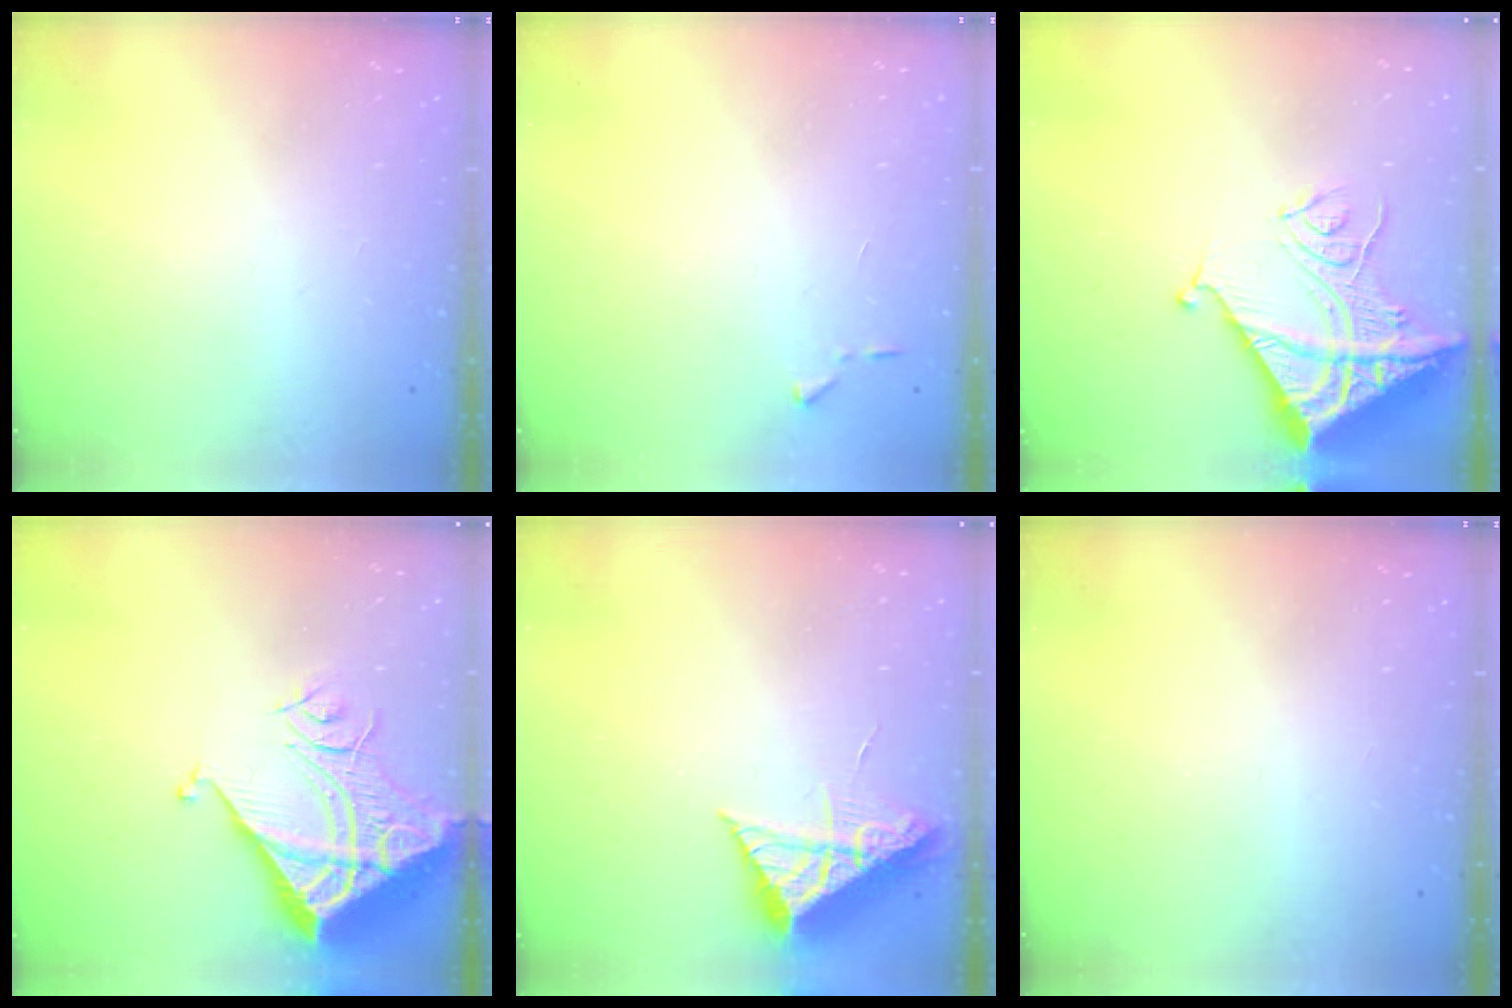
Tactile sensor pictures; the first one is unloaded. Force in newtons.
{"total": 3.6, "press": 3.6, "slide": 0.5}
{"total": 16.7, "press": 16.6, "slide": 1.8}
{"total": 10.3, "press": 10.3, "slide": 1.3}
{"total": 9.4, "press": 9.4, "slide": 0.5}
{"total": 0.0}